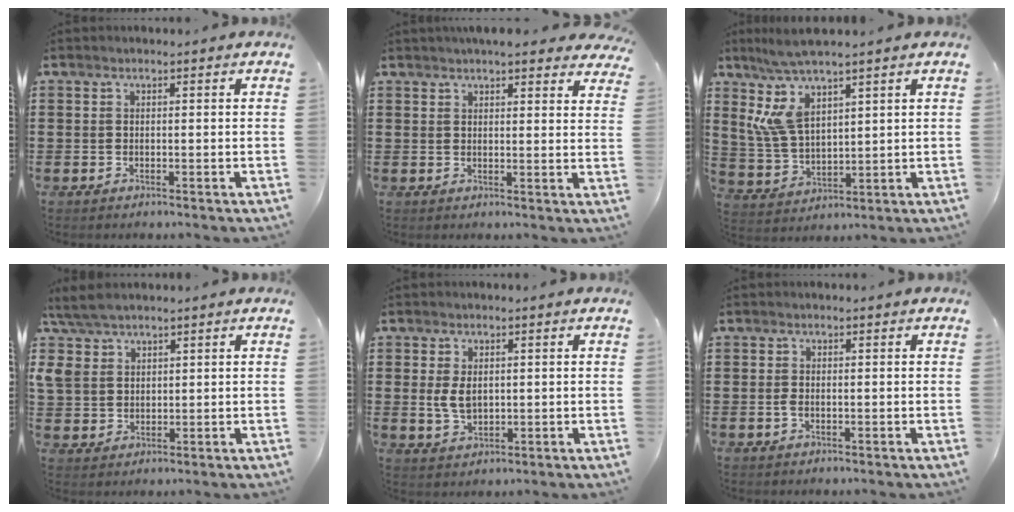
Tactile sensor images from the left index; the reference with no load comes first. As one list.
[{"total": 4.1, "force": [3.7, 0.6, 1.5], "torque": [-0.031, -0.008, 0.068]}, {"total": 8.9, "force": [5.1, 3.0, 6.7], "torque": [-0.160, -0.015, 0.089]}, {"total": 5.6, "force": [3.8, 3.5, 2.1], "torque": [-0.062, 0.008, 0.073]}, {"total": 4.1, "force": [0.4, 2.5, 3.2], "torque": [-0.080, 0.003, 0.002]}, {"total": 1.1, "force": [-0.2, 0.5, 1.0], "torque": [-0.020, -0.001, -0.002]}]